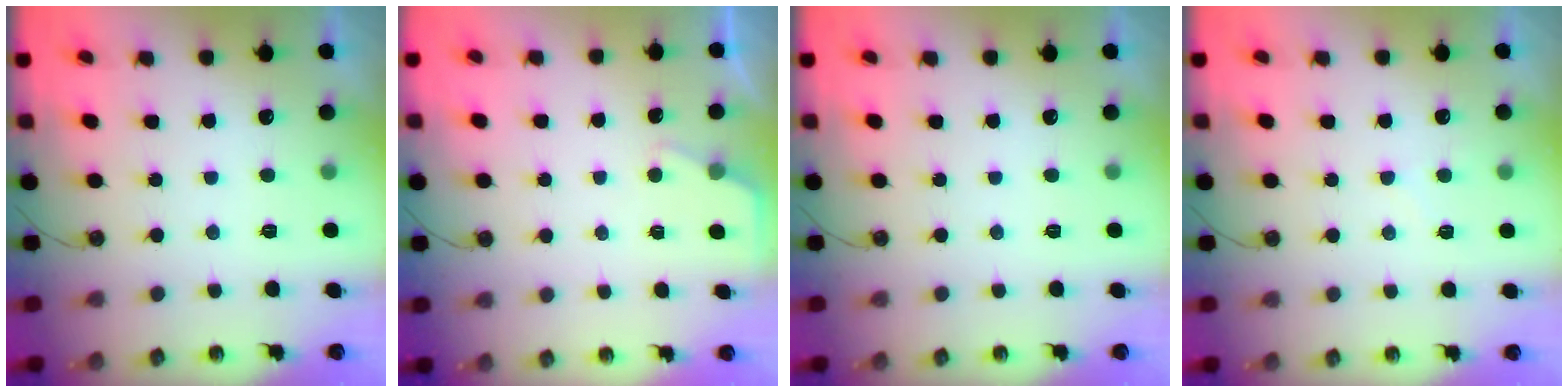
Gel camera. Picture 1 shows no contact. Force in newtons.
{"total": 2.3, "press": 2.3, "slide": 0.3}
{"total": 0.0}
{"total": 6.1, "press": 6.1, "slide": 0.7}